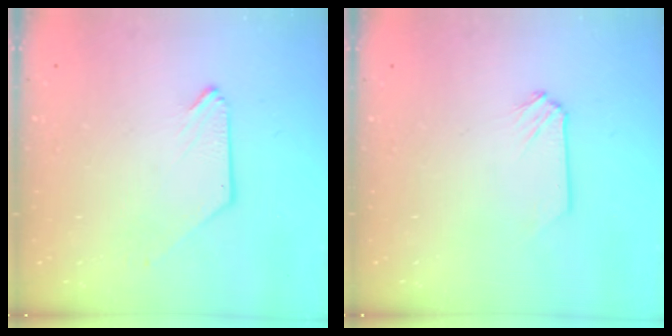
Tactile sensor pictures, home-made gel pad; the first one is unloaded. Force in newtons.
{"total": 0.0}